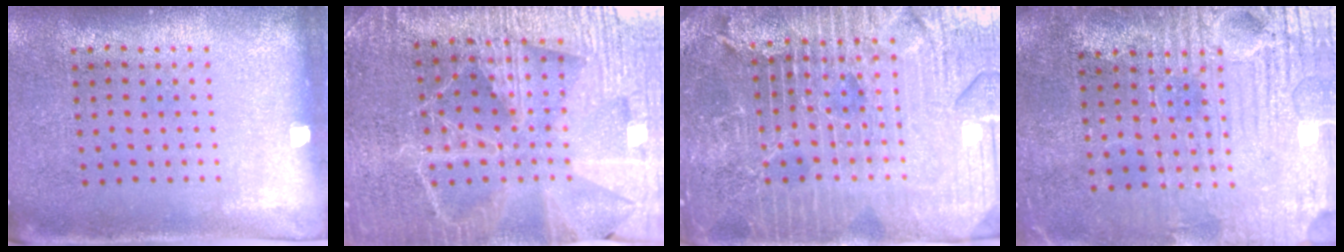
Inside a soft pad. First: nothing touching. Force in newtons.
{"total": 4.3, "press": 4.1, "slide": 1.3}
{"total": 5.8, "press": 5.1, "slide": 2.6}
{"total": 4.0, "press": 3.7, "slide": 1.4}